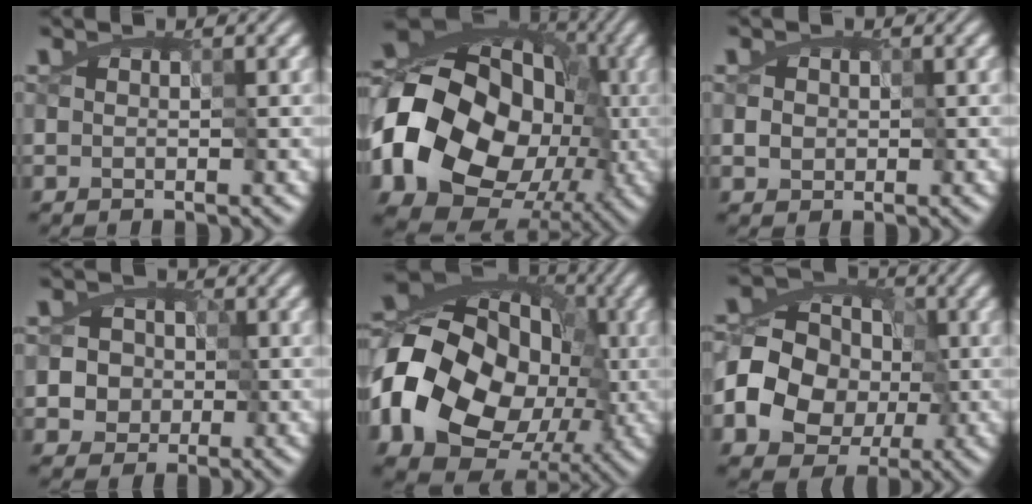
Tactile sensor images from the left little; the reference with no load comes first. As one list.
[{"total": 18.5, "force": [-4.5, 15.1, 9.7], "torque": [-0.172, -0.026, -0.090]}, {"total": 2.1, "force": [0.2, 1.9, 0.8], "torque": [-0.028, 0.008, 0.009]}, {"total": 4.1, "force": [-0.9, 3.8, 1.2], "torque": [-0.001, 0.025, -0.024]}, {"total": 16.6, "force": [-4.5, 13.4, 8.7], "torque": [-0.166, -0.001, -0.089]}, {"total": 9.1, "force": [-2.7, 7.9, 3.7], "torque": [-0.061, -0.010, -0.067]}]